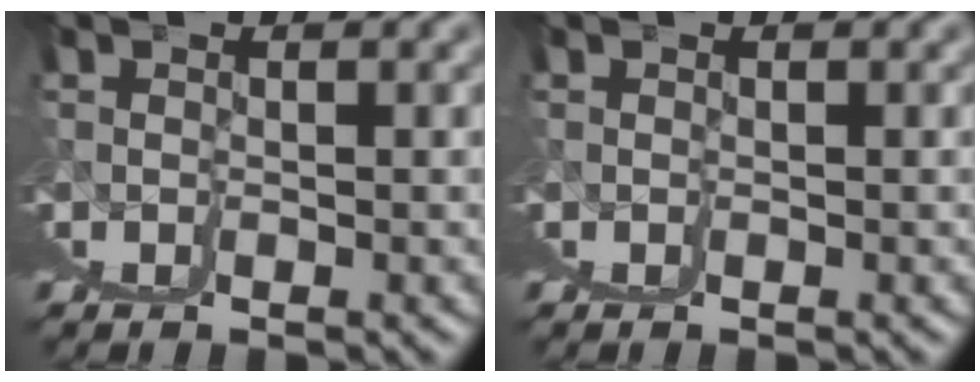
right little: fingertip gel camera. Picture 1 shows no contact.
{"total": 0.0}